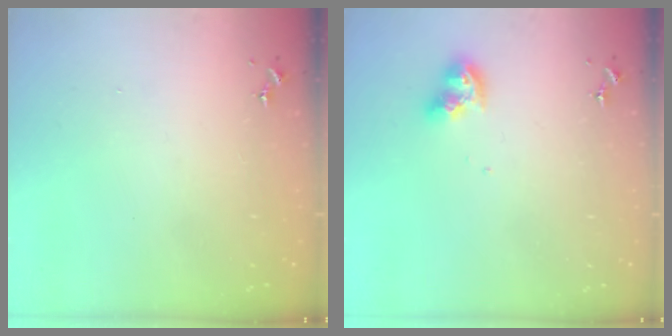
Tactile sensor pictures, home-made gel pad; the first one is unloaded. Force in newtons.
{"total": 9.0, "press": 9.0, "slide": 1.0}